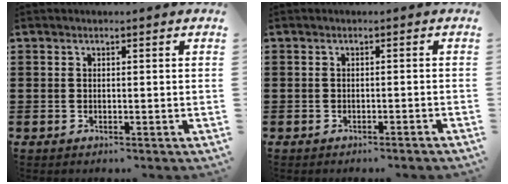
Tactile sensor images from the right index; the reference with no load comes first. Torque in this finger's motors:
{"motor_torque": [-0.16, -0.02, -0.49, -0.05]}